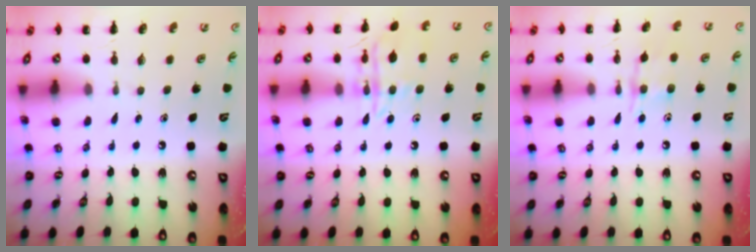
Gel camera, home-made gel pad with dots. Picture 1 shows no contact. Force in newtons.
{"total": 13.3, "press": 13.2, "slide": 0.9}
{"total": 8.8, "press": 8.8, "slide": 0.6}